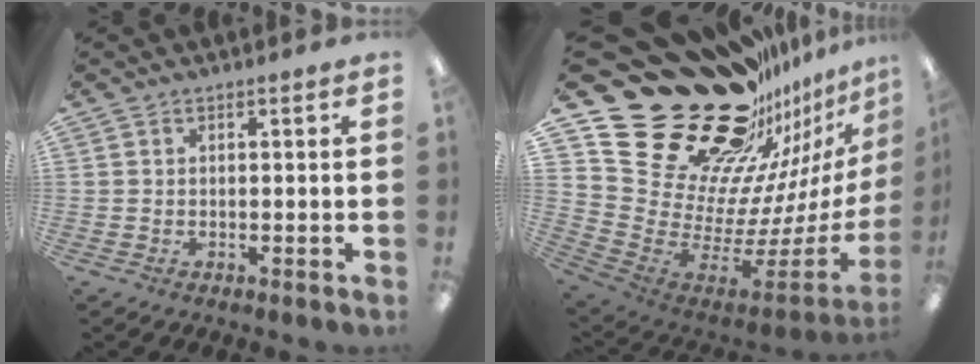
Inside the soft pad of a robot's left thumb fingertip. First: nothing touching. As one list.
[{"total": 33.8, "force": [23.6, 17.5, 16.7], "torque": [-0.212, -0.212, 0.494]}]